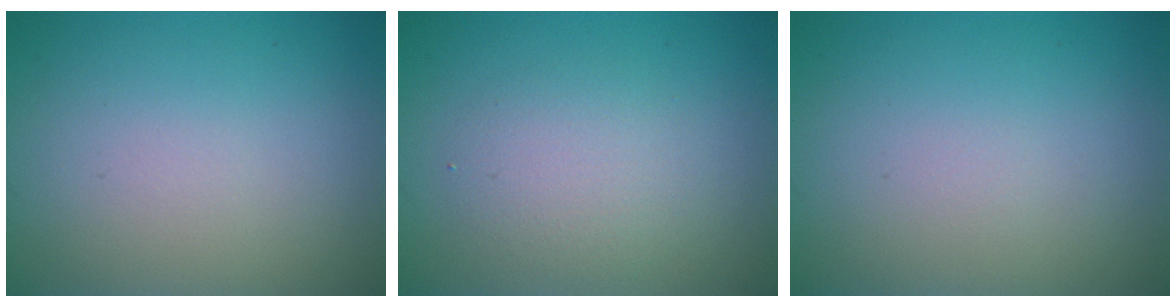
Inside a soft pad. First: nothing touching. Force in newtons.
{"total": 2.7, "press": 2.7, "slide": 0.0}
{"total": 0.0}